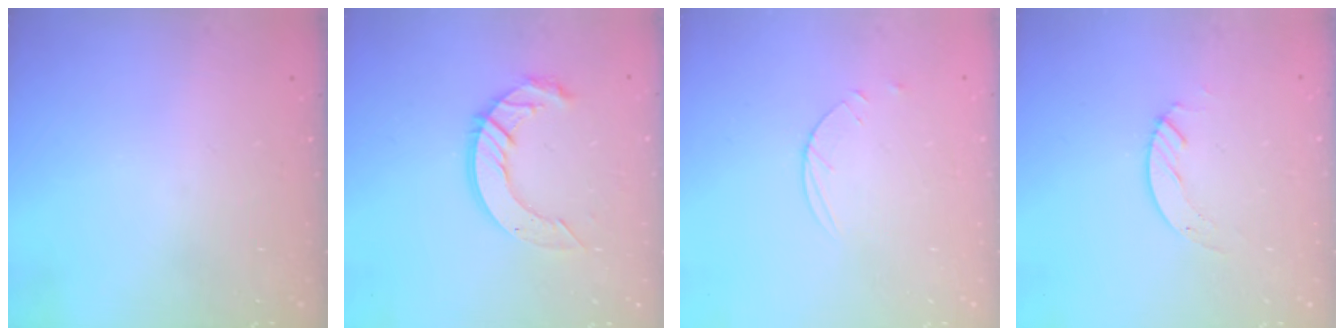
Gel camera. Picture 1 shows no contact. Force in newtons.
{"total": 11.1, "press": 11.1, "slide": 1.0}
{"total": 3.6, "press": 3.6, "slide": 0.5}
{"total": 2.7, "press": 2.7, "slide": 0.2}